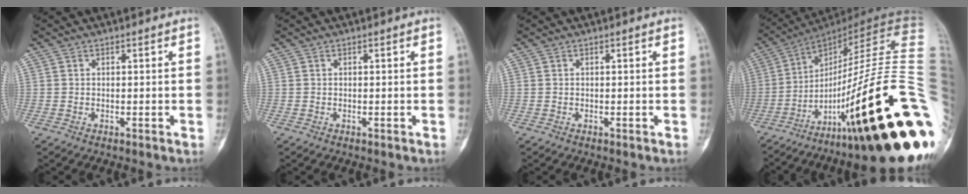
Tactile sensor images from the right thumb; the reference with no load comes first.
{"total": 0.0}
{"total": 0.0}
{"total": 39.2, "force": [-10.6, 8.3, 36.8], "torque": [-0.487, 0.047, -0.168]}